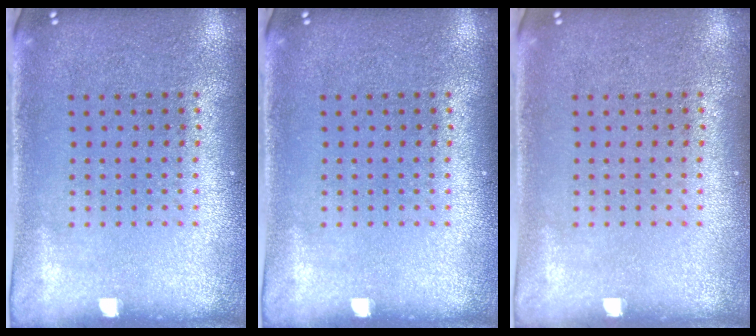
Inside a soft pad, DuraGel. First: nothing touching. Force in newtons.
{"total": 0.0}
{"total": 0.0}